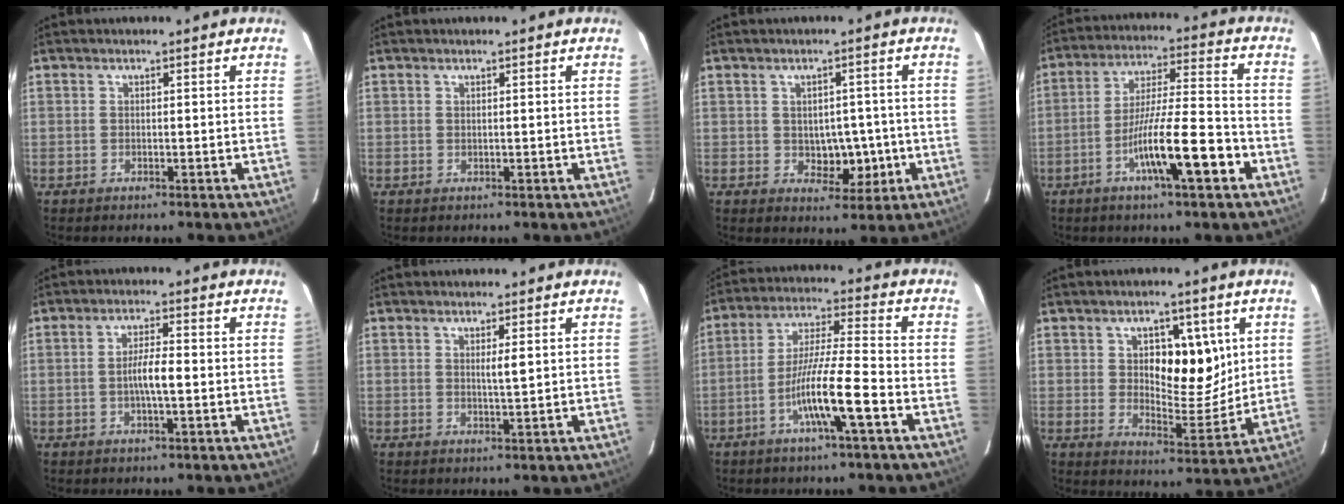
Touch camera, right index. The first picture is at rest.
{"total": 0.0}
{"total": 5.0, "force": [-0.8, 3.6, 3.3], "torque": [-0.034, 0.010, 0.000]}
{"total": 12.5, "force": [-5.5, 1.0, 11.2], "torque": [-0.194, 0.002, -0.096]}
{"total": 4.2, "force": [-0.7, 0.6, 4.1], "torque": [-0.076, 0.003, -0.014]}
{"total": 1.7, "force": [0.5, 0.0, 1.6], "torque": [-0.030, -0.001, 0.010]}
{"total": 10.5, "force": [-4.4, -0.3, 9.5], "torque": [-0.180, 0.002, -0.083]}
{"total": 10.1, "force": [3.0, 4.9, 8.3], "torque": [-0.112, 0.006, 0.052]}